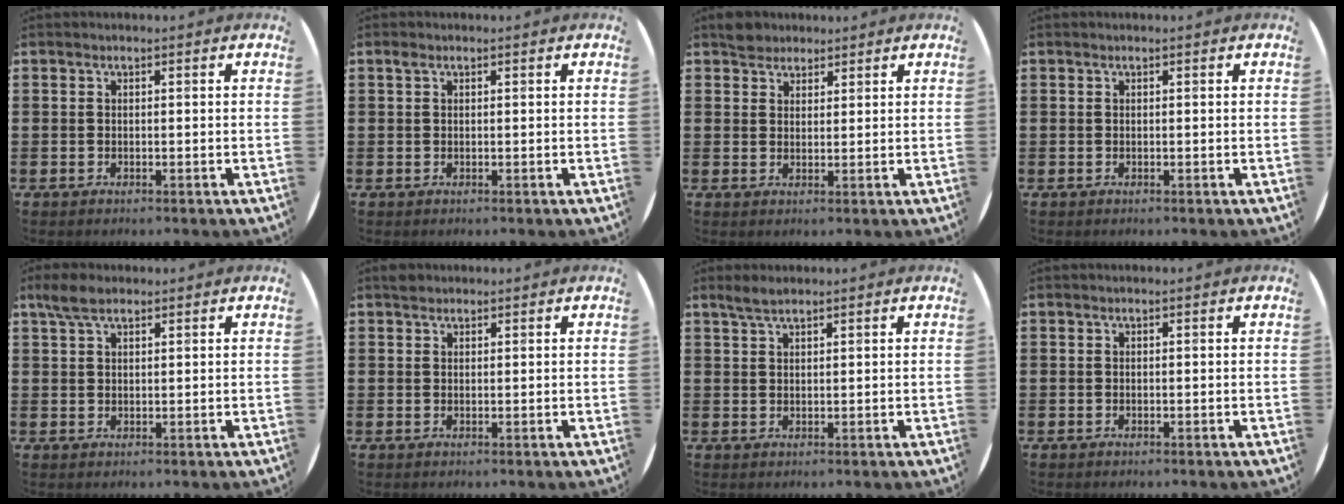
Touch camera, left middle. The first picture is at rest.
{"total": 0.5, "force": [0.3, 0.4, 0.3], "torque": [0.002, -0.001, 0.004]}
{"total": 2.7, "force": [2.4, 1.2, -0.1], "torque": [0.002, 0.004, 0.047]}
{"total": 0.0}
{"total": 3.5, "force": [2.5, 1.4, 2.0], "torque": [-0.036, 0.004, 0.044]}
{"total": 1.0, "force": [0.9, 0.5, 0.1], "torque": [0.005, 0.000, 0.016]}
{"total": 2.0, "force": [1.7, 0.4, 1.0], "torque": [-0.022, 0.004, 0.031]}
{"total": 0.0}